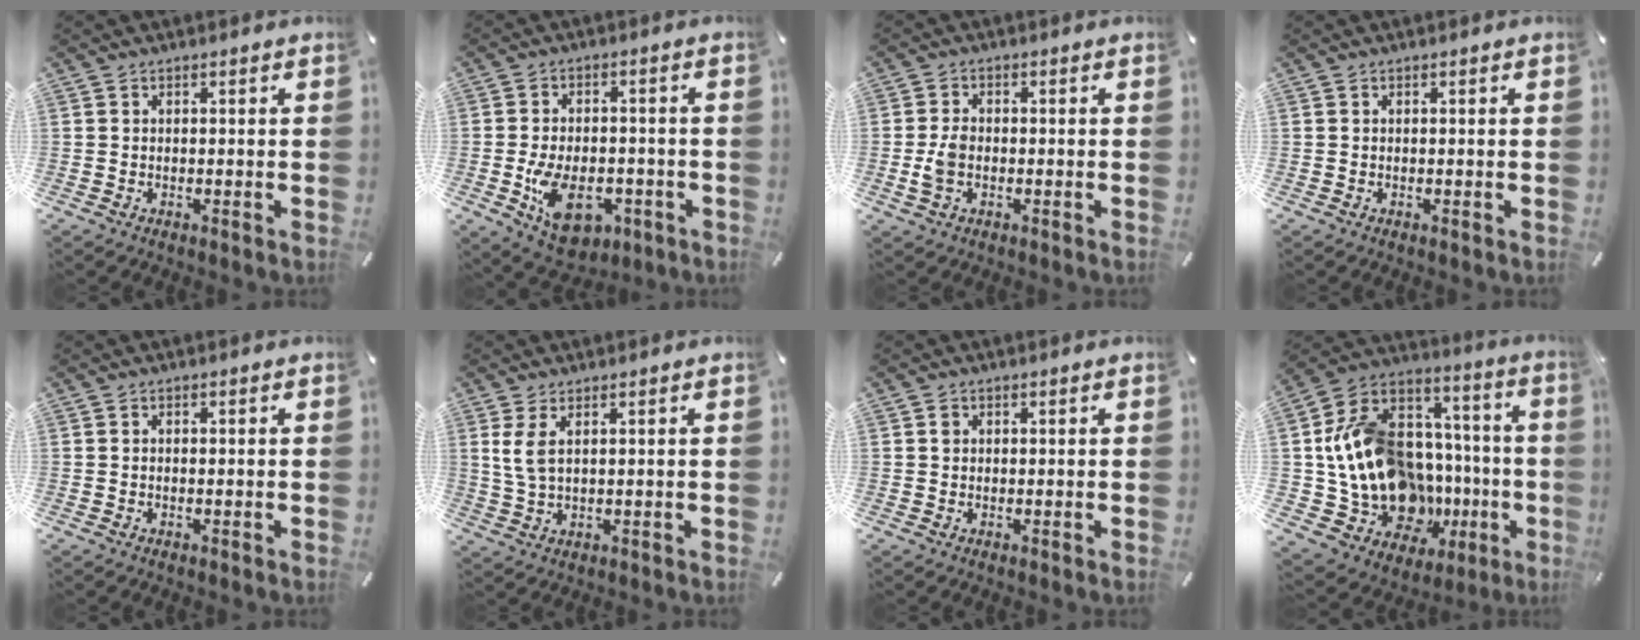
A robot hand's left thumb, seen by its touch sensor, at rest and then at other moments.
{"total": 11.3, "force": [-3.8, 7.2, 7.9], "torque": [-0.153, 0.005, -0.061]}
{"total": 4.4, "force": [-0.8, 3.0, 3.0], "torque": [-0.059, -0.001, -0.018]}
{"total": 0.0}
{"total": 0.0}
{"total": 4.6, "force": [1.8, 1.7, 3.9], "torque": [-0.097, -0.006, 0.030]}
{"total": 0.8, "force": [0.3, 0.7, 0.2], "torque": [0.003, -0.002, 0.004]}
{"total": 22.0, "force": [-4.4, 16.5, 13.9], "torque": [-0.270, -0.017, -0.042]}